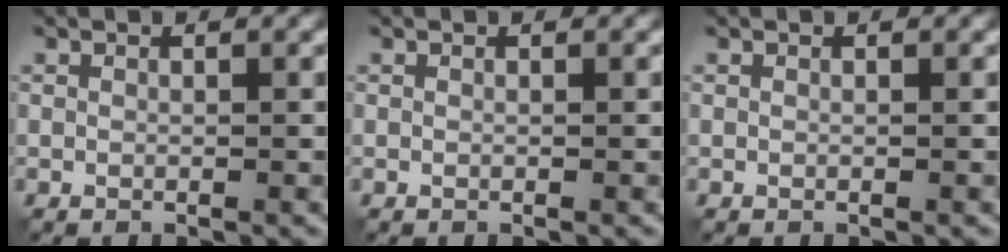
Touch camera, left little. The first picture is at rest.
{"total": 0.0}
{"total": 0.0}